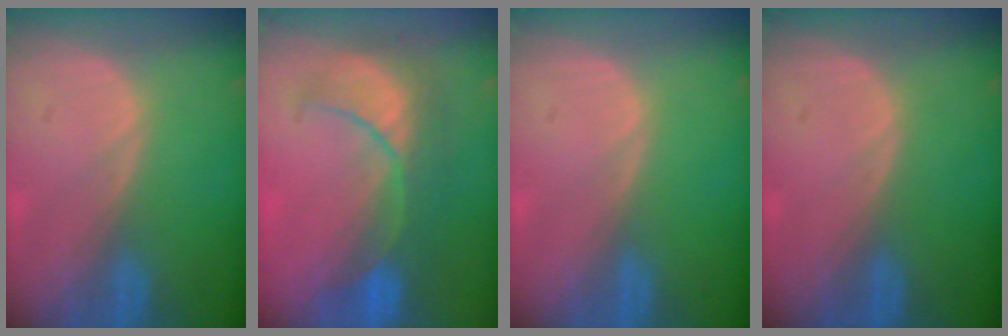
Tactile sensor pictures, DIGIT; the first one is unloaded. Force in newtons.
{"total": 8.5, "press": 8.4, "slide": 1.4}
{"total": 0.0}
{"total": 0.0}